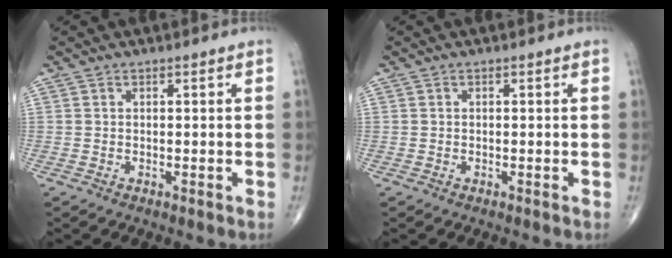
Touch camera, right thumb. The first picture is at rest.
{"total": 0.0}